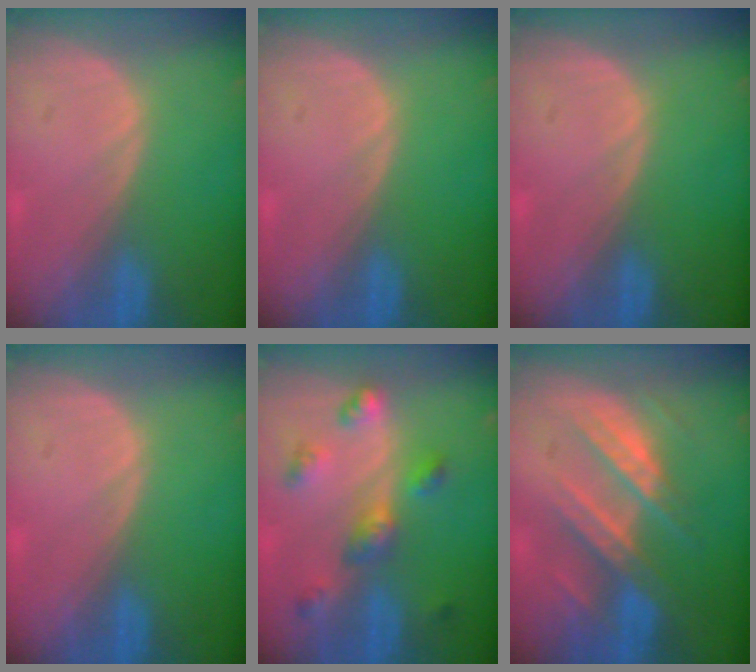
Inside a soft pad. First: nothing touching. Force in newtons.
{"total": 0.0}
{"total": 0.0}
{"total": 0.0}
{"total": 6.4, "press": 5.7, "slide": 2.8}
{"total": 8.9, "press": 7.8, "slide": 4.2}